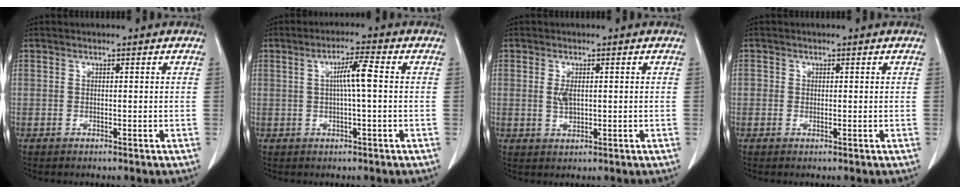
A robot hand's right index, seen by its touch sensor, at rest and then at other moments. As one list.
[{"total": 4.3, "force": [0.3, 0.0, 4.3], "torque": [-0.077, 0.009, 0.005]}, {"total": 2.3, "force": [0.2, 1.1, 2.0], "torque": [-0.040, -0.002, 0.006]}, {"total": 0.9, "force": [-0.1, 0.8, 0.4], "torque": [-0.003, 0.002, -0.003]}]